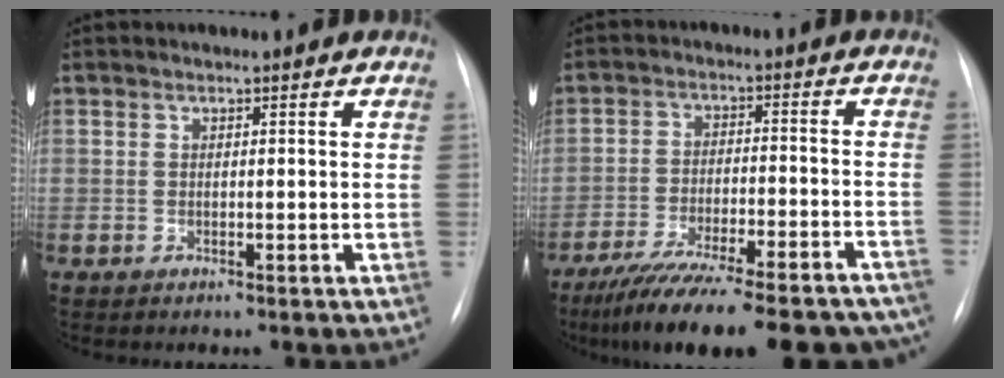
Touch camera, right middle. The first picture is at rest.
{"total": 24.6, "force": [-20.5, 4.8, 12.6], "torque": [-0.151, -0.014, -0.286]}